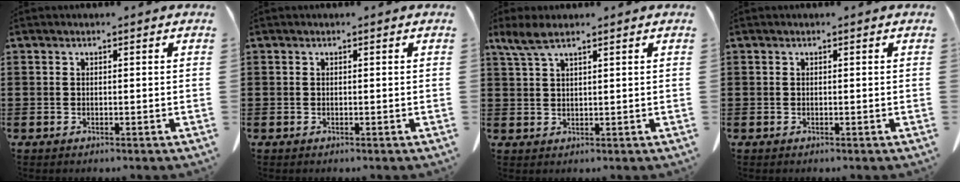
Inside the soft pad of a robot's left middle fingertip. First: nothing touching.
{"total": 0.0}
{"total": 3.7, "force": [2.5, 0.8, 2.7], "torque": [-0.066, 0.000, 0.043]}
{"total": 0.0}